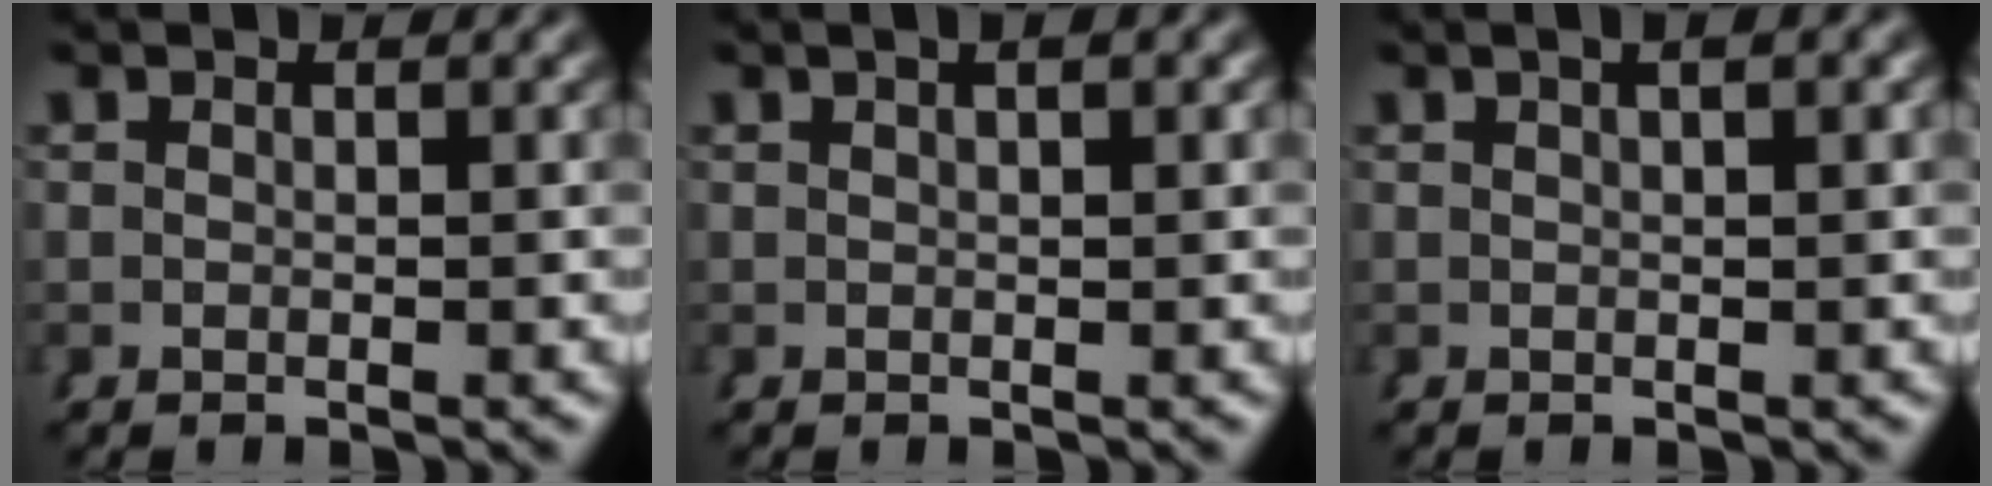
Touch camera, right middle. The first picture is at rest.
{"total": 1.4, "force": [0.7, 0.2, 1.2], "torque": [-0.012, 0.014, 0.005]}
{"total": 1.6, "force": [0.6, 0.2, 1.4], "torque": [-0.014, 0.014, 0.005]}